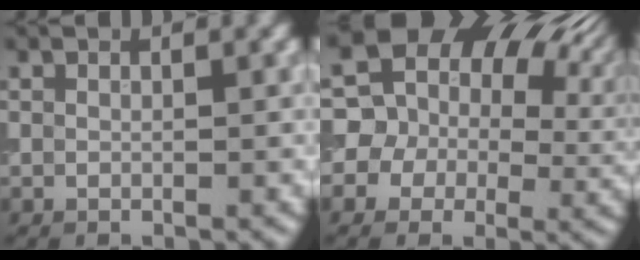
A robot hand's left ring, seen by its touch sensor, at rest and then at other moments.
{"total": 13.5, "force": [4.9, 10.3, 7.1], "torque": [-0.141, 0.021, 0.081]}